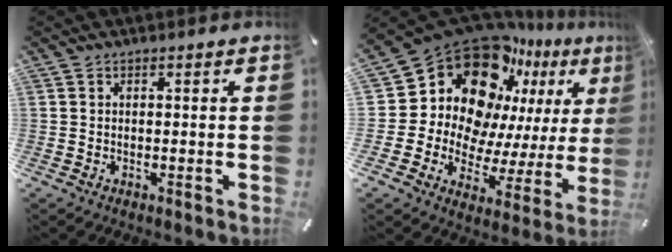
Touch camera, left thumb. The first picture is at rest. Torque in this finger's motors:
{"motor_torque": [2.69, 2.32, 0.91, 0.35, 0.16]}